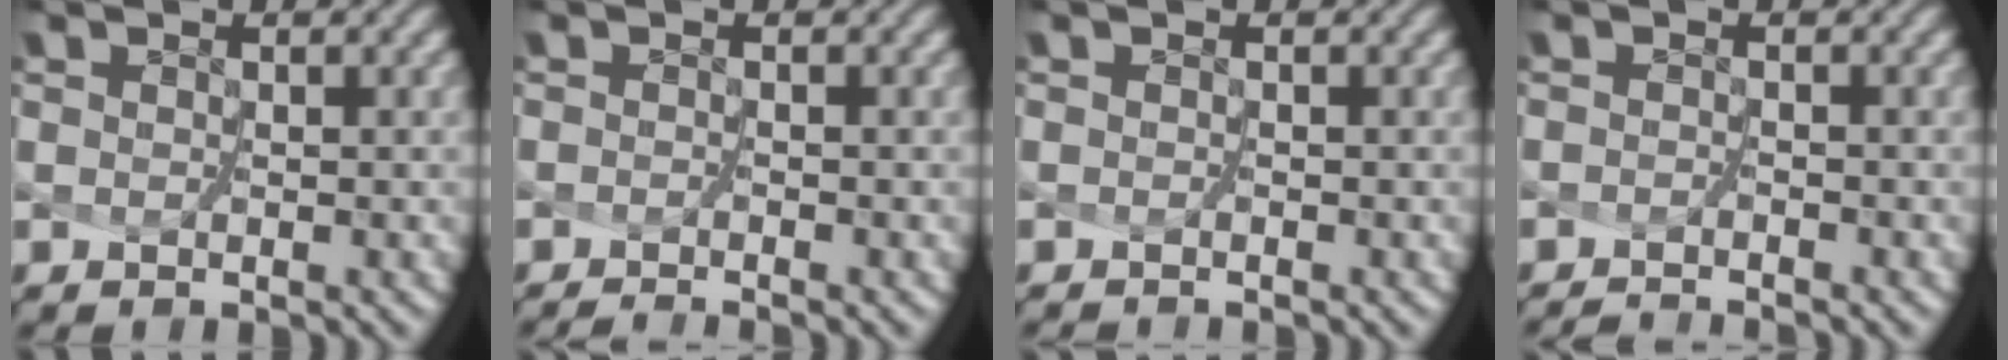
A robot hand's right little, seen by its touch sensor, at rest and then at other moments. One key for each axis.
{"total": 1.4, "fx": -1.3, "fy": -0.6, "fz": 0.1, "tx": -0.011, "ty": -0.010, "tz": -0.026}
{"total": 0.7, "fx": -0.5, "fy": -0.4, "fz": -0.3, "tx": -0.001, "ty": -0.005, "tz": -0.007}
{"total": 1.9, "fx": -1.7, "fy": -0.7, "fz": -0.3, "tx": -0.004, "ty": -0.011, "tz": -0.031}